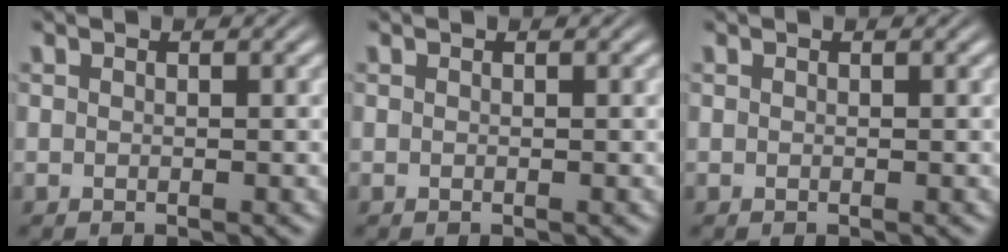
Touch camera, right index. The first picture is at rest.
{"total": 0.0}
{"total": 0.0}